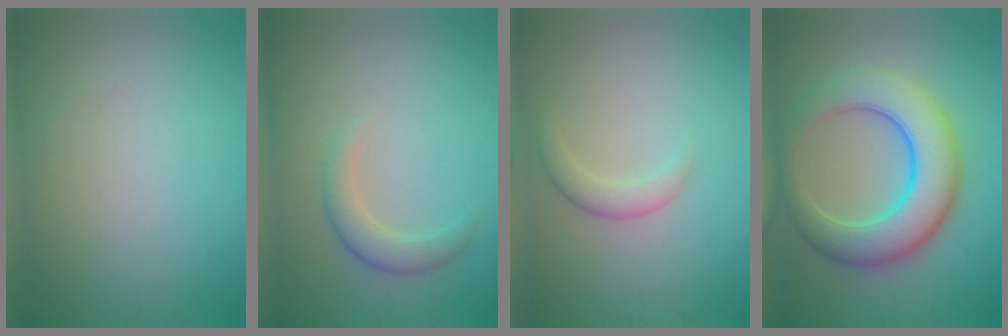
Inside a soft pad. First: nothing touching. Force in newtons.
{"total": 2.4, "press": 2.4, "slide": 0.1}
{"total": 2.5, "press": 2.5, "slide": 0.1}
{"total": 9.0, "press": 9.0, "slide": 0.3}